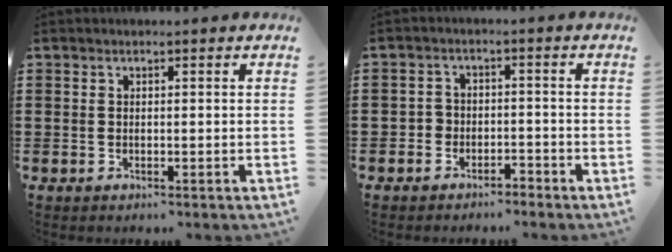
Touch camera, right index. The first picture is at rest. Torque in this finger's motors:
{"motor_torque": [-0.97, 1.17, 0.00, -0.01]}